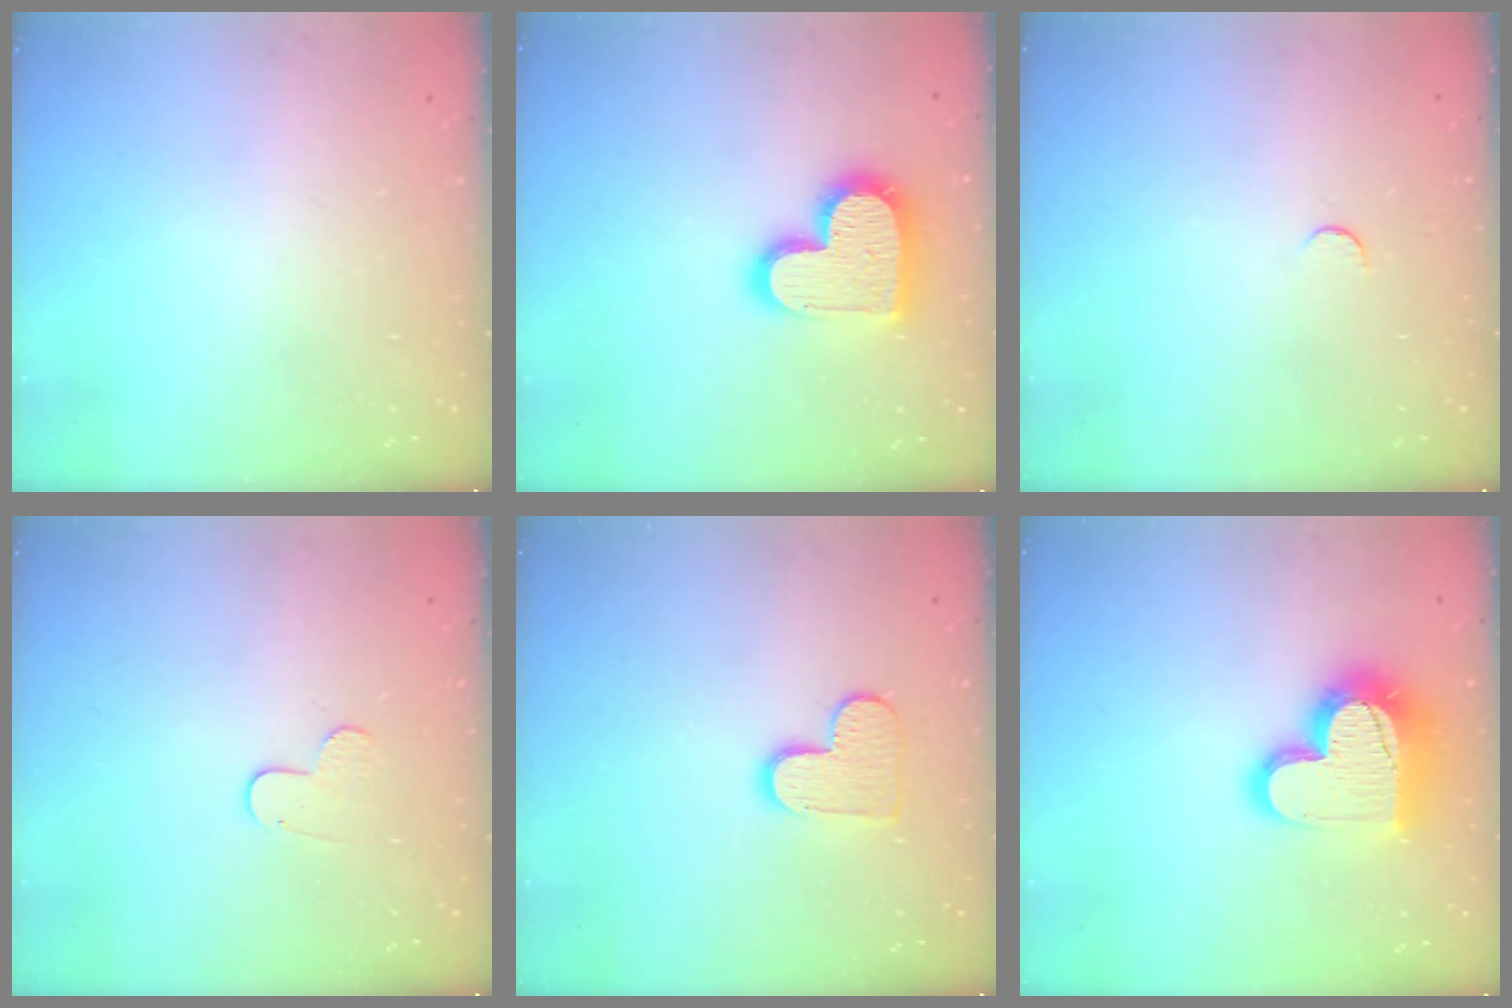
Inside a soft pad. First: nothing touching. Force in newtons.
{"total": 17.8, "press": 17.7, "slide": 1.3}
{"total": 3.2, "press": 3.2, "slide": 0.3}
{"total": 5.7, "press": 5.7, "slide": 0.5}
{"total": 9.3, "press": 9.3, "slide": 0.5}
{"total": 18.6, "press": 18.6, "slide": 1.3}